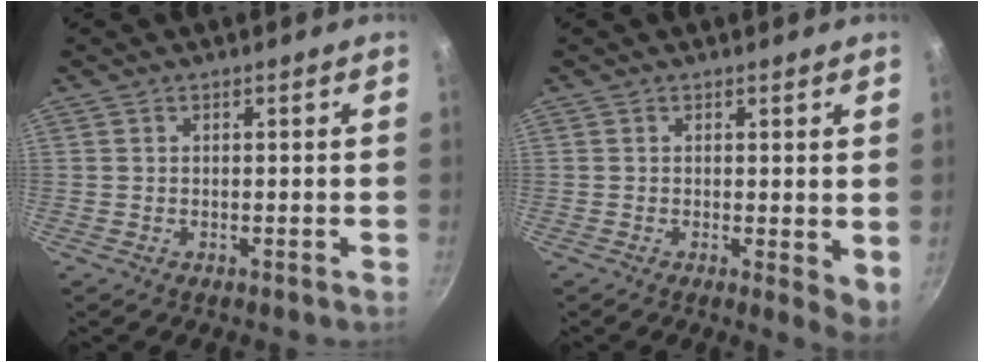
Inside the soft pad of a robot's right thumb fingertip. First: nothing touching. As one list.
[{"total": 4.1, "force": [0.4, 1.6, 3.7], "torque": [-0.044, -0.011, 0.005]}]